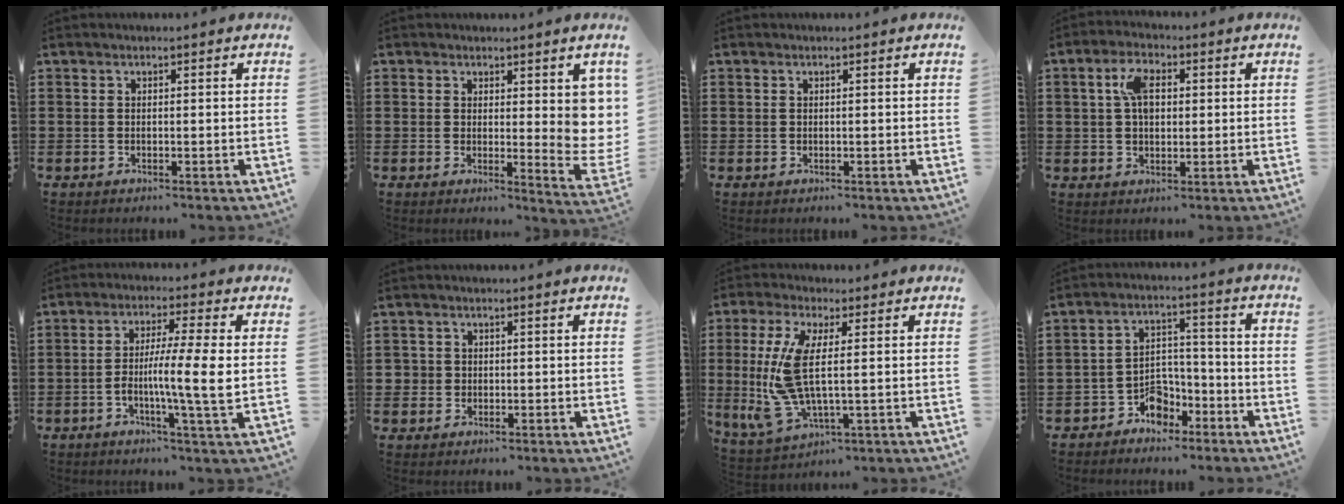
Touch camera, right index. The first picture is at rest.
{"total": 5.1, "force": [2.5, 2.4, 3.8], "torque": [-0.038, -0.020, 0.041]}
{"total": 0.0}
{"total": 5.4, "force": [1.1, 2.9, 4.4], "torque": [-0.094, 0.015, 0.017]}
{"total": 8.3, "force": [-1.0, -0.1, 8.3], "torque": [-0.138, -0.009, -0.024]}
{"total": 1.6, "force": [-0.1, 1.6, 0.2], "torque": [-0.010, 0.007, -0.005]}
{"total": 10.9, "force": [0.5, 3.9, 10.2], "torque": [-0.240, -0.025, 0.006]}
{"total": 5.3, "force": [-3.7, 3.2, 1.8], "torque": [-0.034, 0.016, -0.070]}